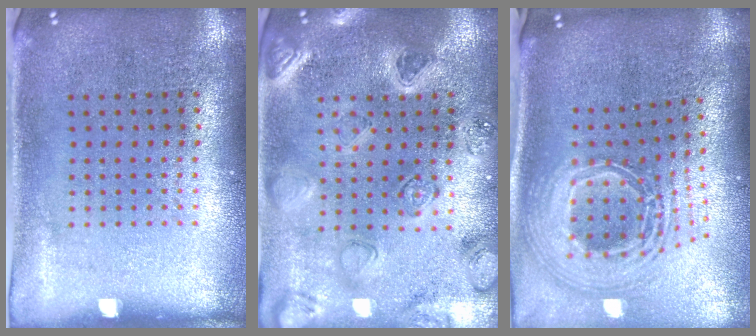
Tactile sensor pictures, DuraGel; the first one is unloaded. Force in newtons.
{"total": 2.2, "press": 2.2, "slide": 0.2}
{"total": 2.8, "press": 1.9, "slide": 2.1}